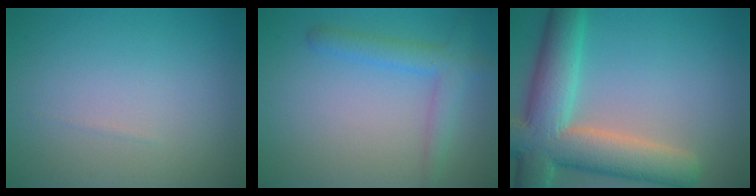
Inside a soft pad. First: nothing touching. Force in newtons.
{"total": 2.9, "press": 2.9, "slide": 0.2}
{"total": 10.2, "press": 10.2, "slide": 0.9}